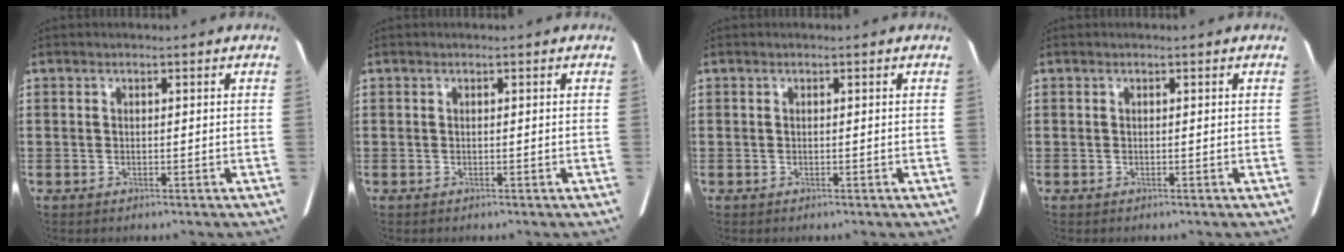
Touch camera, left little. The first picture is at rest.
{"total": 0.0}
{"total": 0.0}
{"total": 0.0}